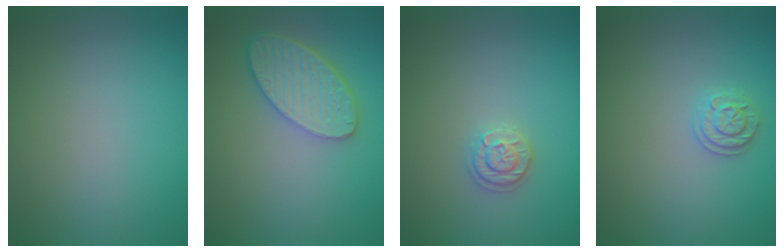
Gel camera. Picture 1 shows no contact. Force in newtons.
{"total": 5.6, "press": 4.8, "slide": 2.8}
{"total": 1.8, "press": 1.8, "slide": 0.1}
{"total": 1.8, "press": 1.8, "slide": 0.5}